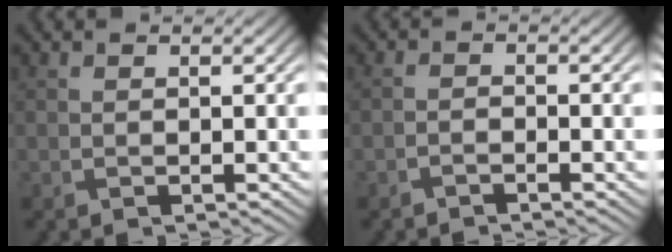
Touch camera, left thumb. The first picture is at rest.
{"total": 1.0, "force": [-0.9, 0.2, 0.4], "torque": [-0.009, 0.002, -0.020]}